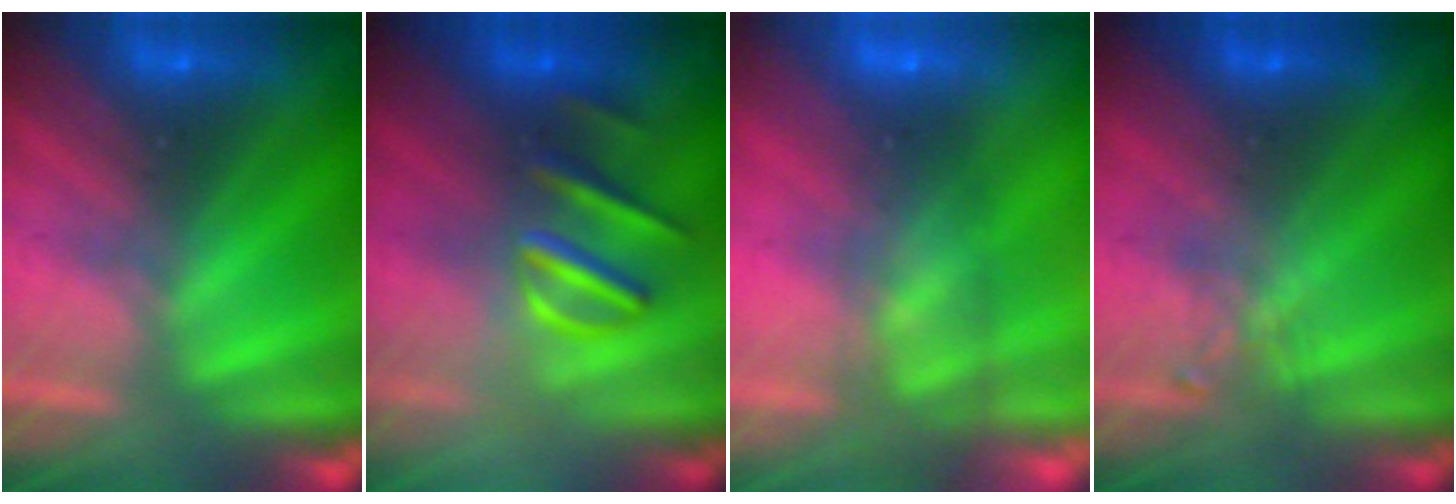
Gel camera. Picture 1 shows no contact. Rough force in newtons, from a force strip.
{"total": 3.1}
{"total": 7.3}
{"total": 2.3}